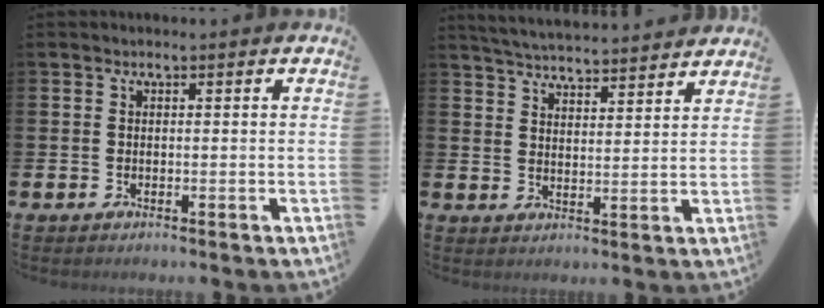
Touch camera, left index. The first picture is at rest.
{"total": 5.0, "force": [5.0, 0.1, 0.3], "torque": [-0.029, -0.033, 0.090]}